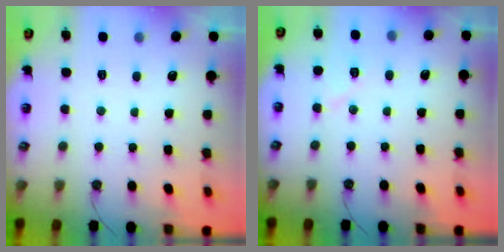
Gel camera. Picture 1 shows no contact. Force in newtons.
{"total": 5.9, "press": 4.7, "slide": 3.5}